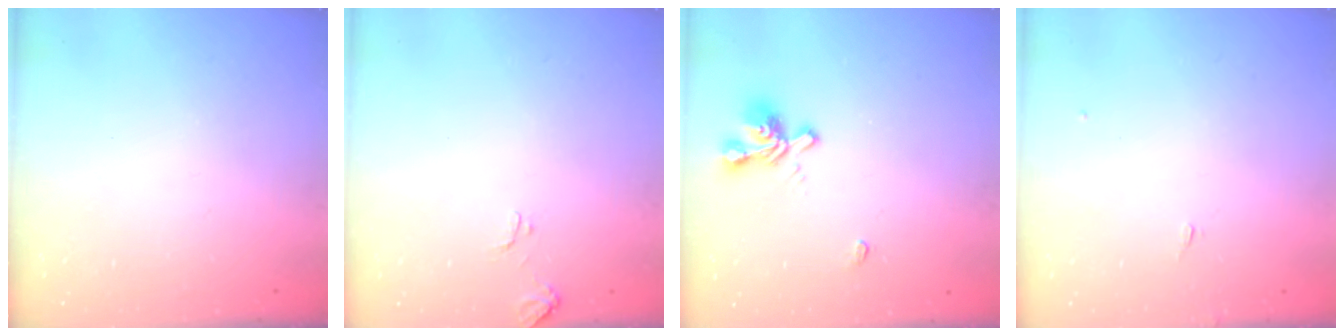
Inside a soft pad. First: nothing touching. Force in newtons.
{"total": 2.5, "press": 2.5, "slide": 0.3}
{"total": 1.5, "press": 1.0, "slide": 1.1}
{"total": 1.4, "press": 1.3, "slide": 0.4}